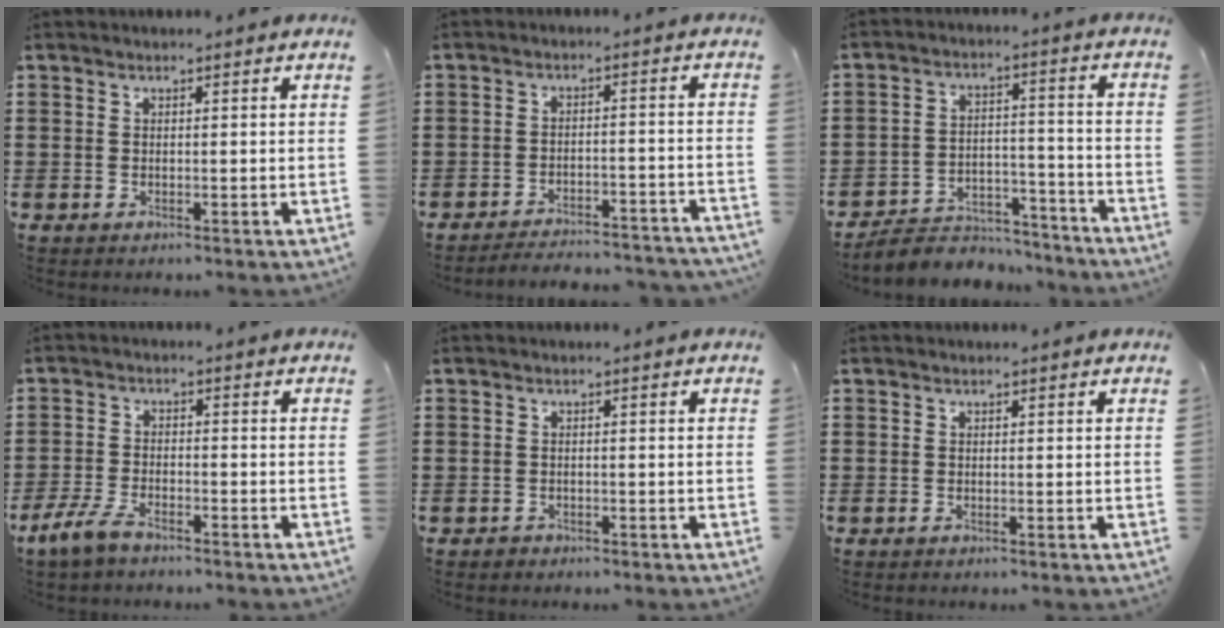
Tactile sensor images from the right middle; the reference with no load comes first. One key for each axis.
{"total": 3.3, "fx": -3.2, "fy": -0.5, "fz": 0.3, "tx": -0.004, "ty": 0.003, "tz": -0.067}
{"total": 5.3, "fx": -5.2, "fy": 1.0, "fz": 0.5, "tx": -0.008, "ty": 0.014, "tz": -0.104}
{"total": 4.3, "fx": -3.3, "fy": 0.9, "fz": 2.6, "tx": -0.073, "ty": -0.007, "tz": -0.071}
{"total": 0.0}
{"total": 0.0}